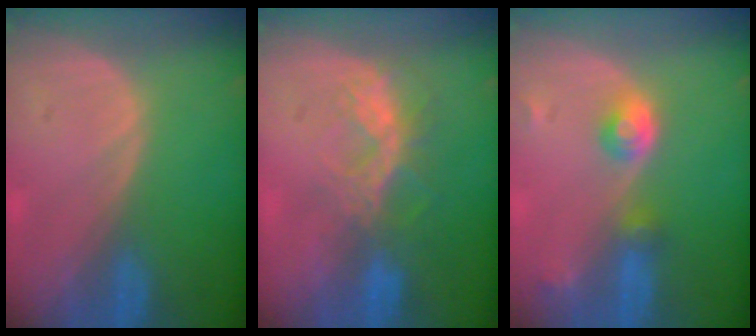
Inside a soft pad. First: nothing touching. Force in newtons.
{"total": 6.5, "press": 5.9, "slide": 2.7}
{"total": 4.4, "press": 4.1, "slide": 1.8}